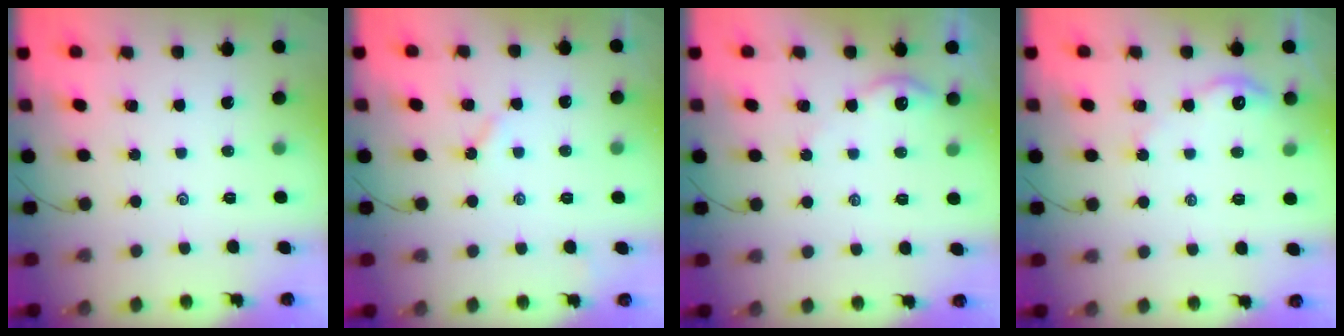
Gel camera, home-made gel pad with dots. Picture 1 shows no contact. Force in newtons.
{"total": 2.2, "press": 2.2, "slide": 0.4}
{"total": 4.6, "press": 4.5, "slide": 0.5}
{"total": 4.0, "press": 4.0, "slide": 0.5}